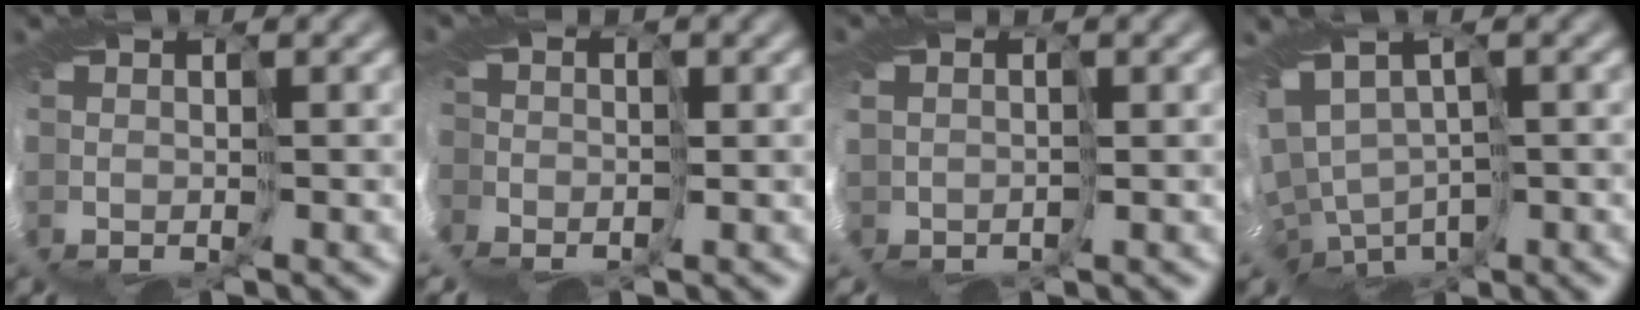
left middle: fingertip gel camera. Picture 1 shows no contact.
{"total": 8.2, "force": [-4.4, 6.2, 3.2], "torque": [-0.081, -0.014, -0.065]}
{"total": 5.6, "force": [-0.5, 5.0, 2.4], "torque": [-0.060, -0.021, 0.008]}
{"total": 7.2, "force": [-1.2, 5.8, 4.0], "torque": [-0.108, -0.019, 0.028]}